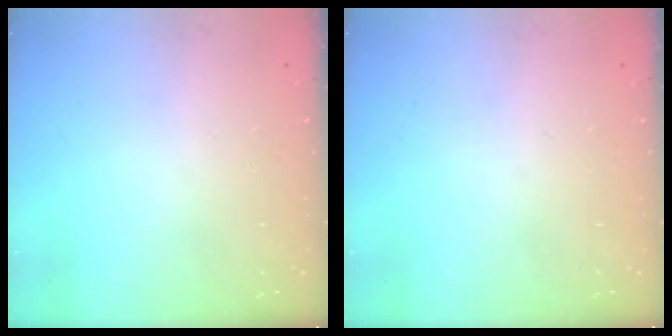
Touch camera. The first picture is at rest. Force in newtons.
{"total": 0.0}